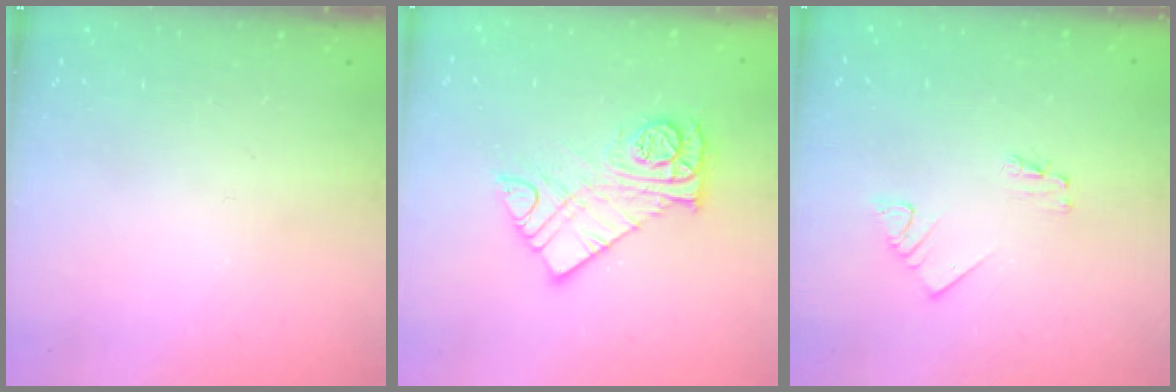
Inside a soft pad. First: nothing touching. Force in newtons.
{"total": 11.4, "press": 11.4, "slide": 1.0}
{"total": 1.2, "press": 1.2, "slide": 0.1}